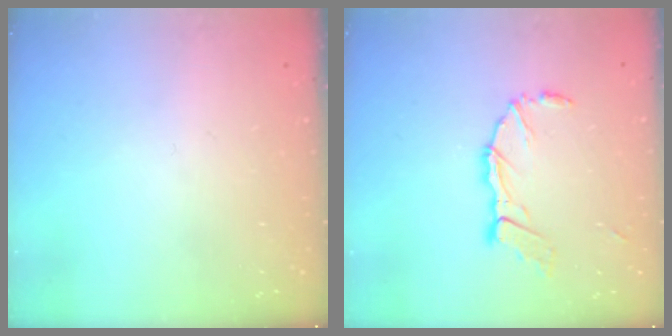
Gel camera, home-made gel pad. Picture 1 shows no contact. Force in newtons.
{"total": 10.3, "press": 10.2, "slide": 1.4}